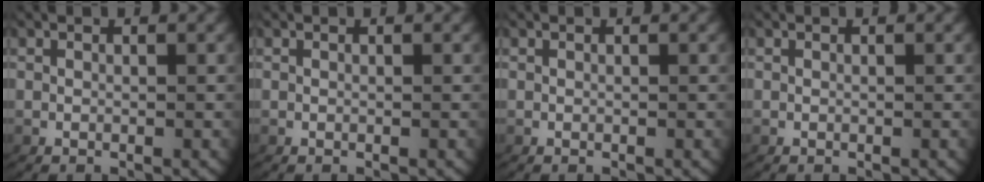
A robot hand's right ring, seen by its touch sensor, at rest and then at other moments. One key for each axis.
{"total": 0.0}
{"total": 0.0}
{"total": 0.0}